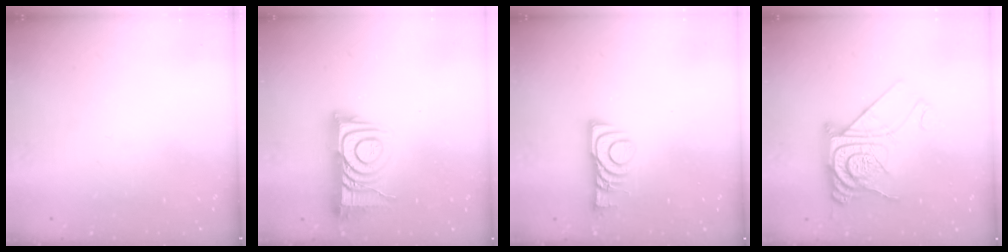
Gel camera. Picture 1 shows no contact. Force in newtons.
{"total": 12.2, "press": 12.2, "slide": 1.1}
{"total": 7.7, "press": 7.6, "slide": 0.9}
{"total": 17.5, "press": 17.4, "slide": 1.6}